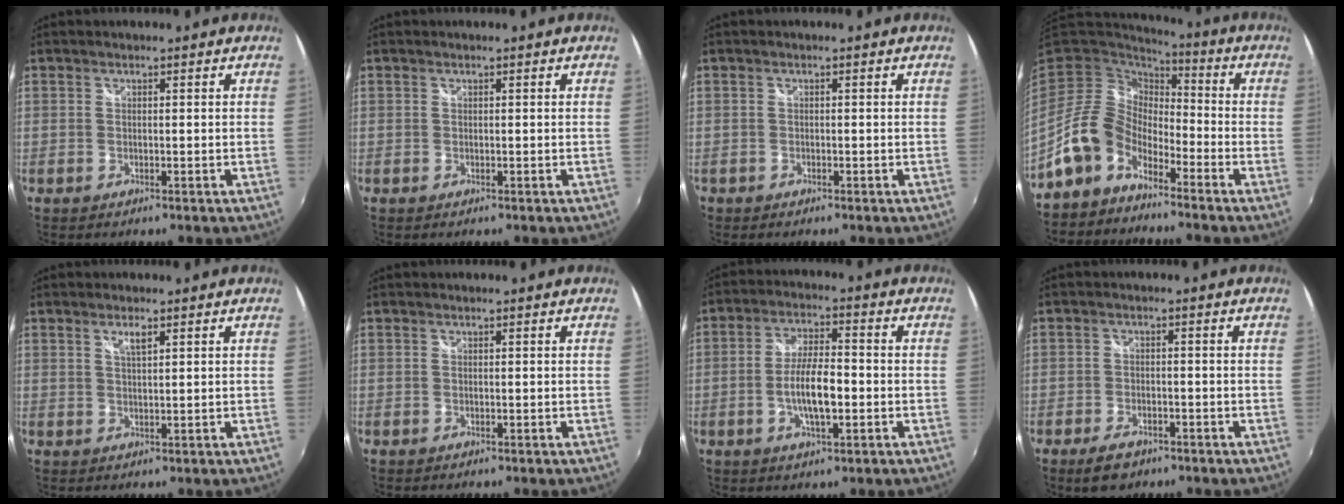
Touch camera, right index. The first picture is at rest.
{"total": 0.0}
{"total": 1.1, "force": [-0.7, 0.9, -0.1], "torque": [-0.003, 0.003, -0.012]}
{"total": 11.5, "force": [-7.7, 6.9, 5.0], "torque": [-0.107, 0.017, -0.148]}
{"total": 2.2, "force": [1.4, 0.2, 1.7], "torque": [-0.029, 0.001, 0.023]}
{"total": 0.0}
{"total": 8.2, "force": [-2.0, 2.5, 7.5], "torque": [-0.146, 0.000, -0.034]}
{"total": 5.2, "force": [-3.7, 2.8, 2.5], "torque": [-0.064, -0.003, -0.058]}